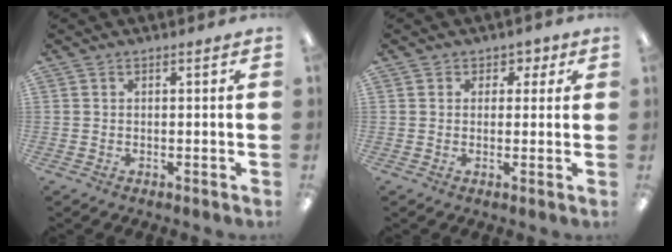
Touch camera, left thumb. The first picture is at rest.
{"total": 2.9, "force": [0.7, 2.7, 0.7], "torque": [0.007, 0.001, 0.007]}